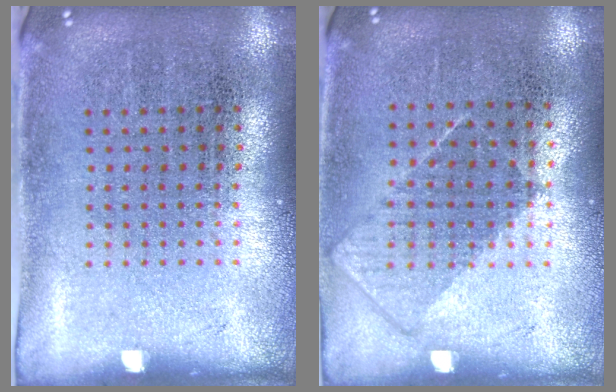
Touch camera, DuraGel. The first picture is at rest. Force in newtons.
{"total": 0.9, "press": 0.7, "slide": 0.5}